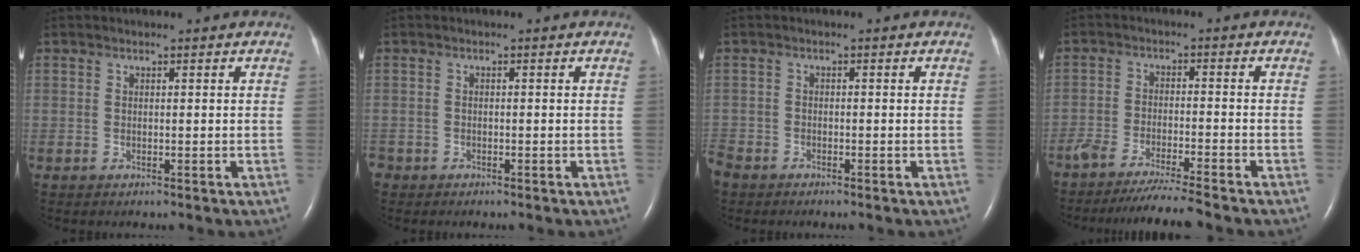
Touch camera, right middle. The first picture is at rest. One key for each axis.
{"total": 1.5, "fx": -1.2, "fy": 1.0, "fz": 0.3, "tx": -0.010, "ty": 0.000, "tz": -0.022}
{"total": 3.6, "fx": -3.0, "fy": 1.9, "fz": 0.9, "tx": -0.019, "ty": -0.004, "tz": -0.062}
{"total": 8.6, "fx": -7.6, "fy": -0.9, "fz": 3.8, "tx": -0.051, "ty": -0.026, "tz": -0.127}